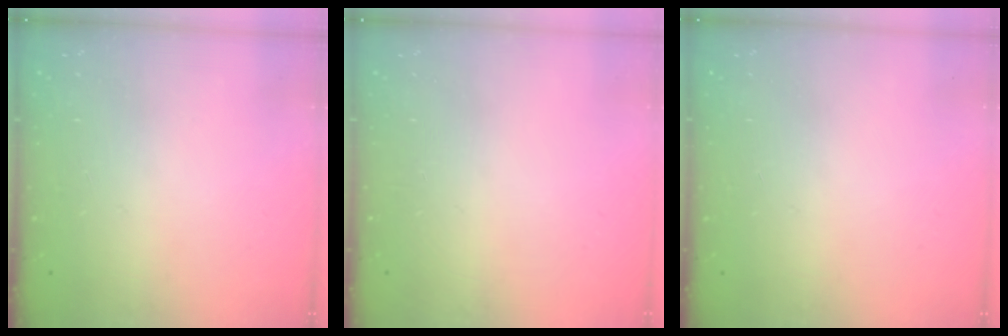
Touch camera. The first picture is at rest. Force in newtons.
{"total": 0.0}
{"total": 0.0}